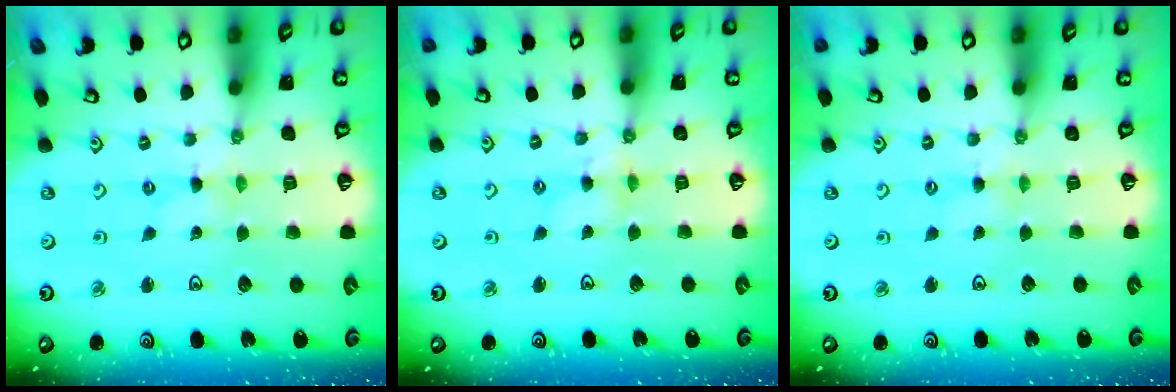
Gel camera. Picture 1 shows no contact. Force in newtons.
{"total": 3.0, "press": 3.0, "slide": 0.4}
{"total": 1.3, "press": 1.2, "slide": 0.3}